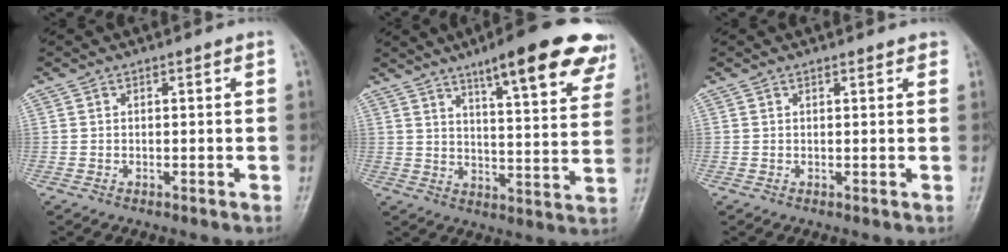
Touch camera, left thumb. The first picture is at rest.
{"total": 20.5, "force": [13.7, 4.3, 14.5], "torque": [-0.166, -0.048, 0.179]}
{"total": 1.2, "force": [0.9, 0.3, 0.6], "torque": [-0.005, -0.001, 0.010]}